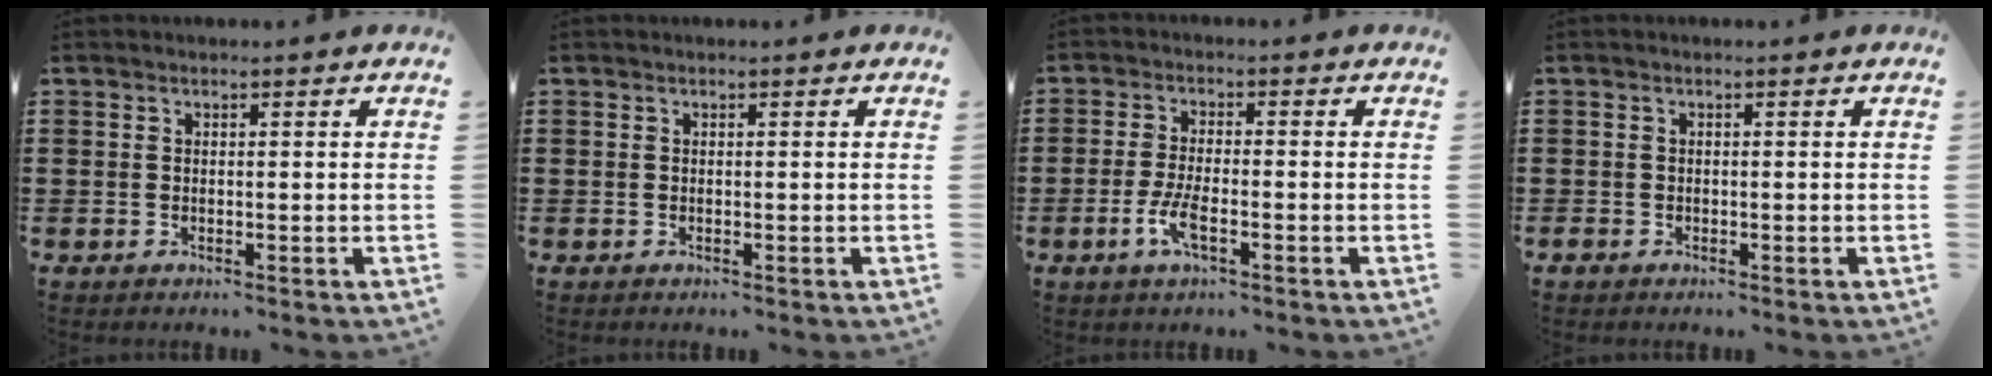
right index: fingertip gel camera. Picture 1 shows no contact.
{"total": 0.0}
{"total": 4.3, "force": [-1.8, 1.1, 3.8], "torque": [-0.082, -0.004, -0.038]}
{"total": 0.7, "force": [-0.5, 0.5, 0.2], "torque": [-0.005, -0.002, -0.011]}